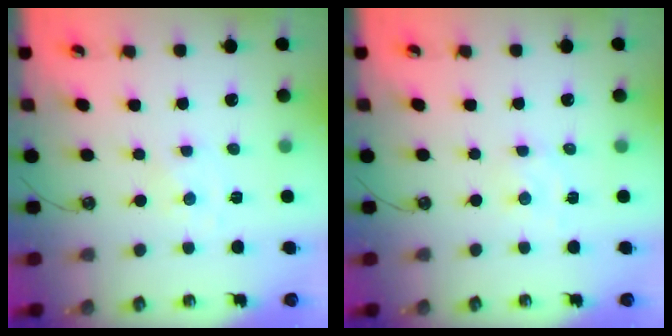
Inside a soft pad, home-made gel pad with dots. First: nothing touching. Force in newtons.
{"total": 1.9, "press": 1.9, "slide": 0.3}